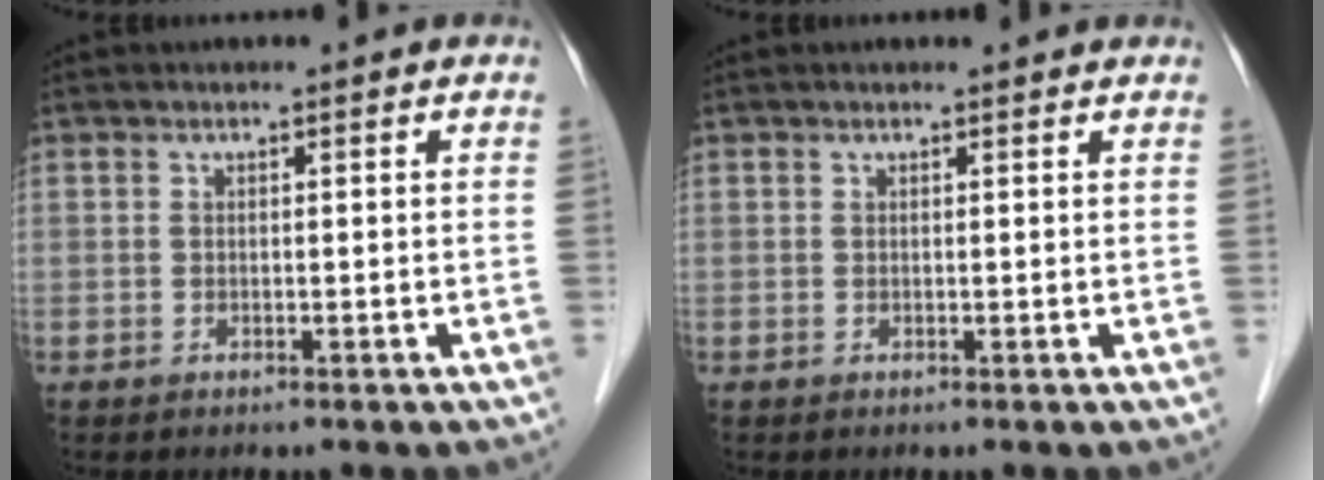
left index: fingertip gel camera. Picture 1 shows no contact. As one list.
[{"total": 1.8, "force": [1.7, 0.2, 0.5], "torque": [-0.010, 0.010, 0.017]}]